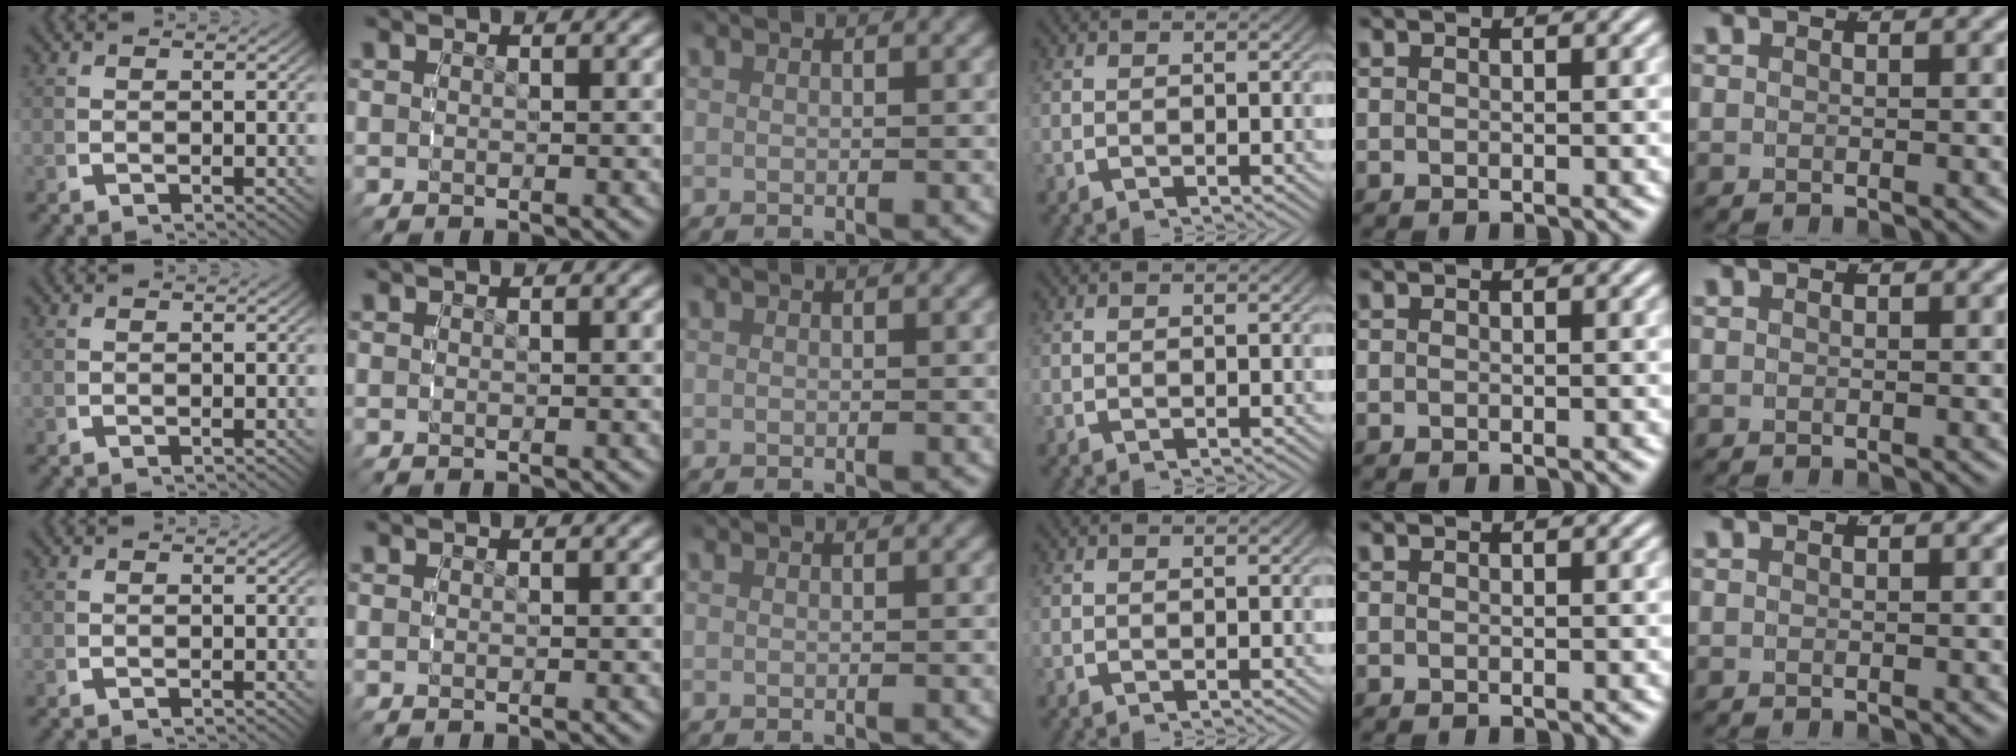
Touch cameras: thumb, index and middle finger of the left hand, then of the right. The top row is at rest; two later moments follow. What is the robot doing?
{"motion": "reach", "object": "toothpaste"}